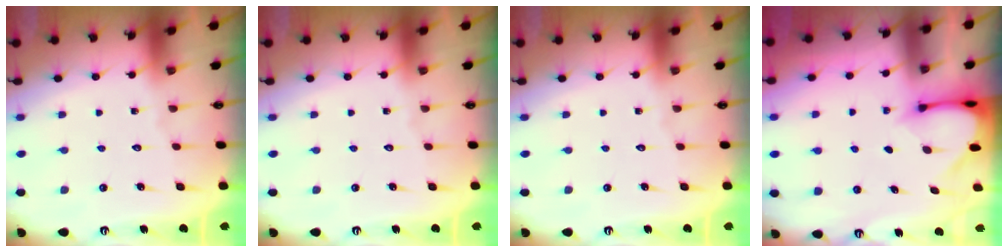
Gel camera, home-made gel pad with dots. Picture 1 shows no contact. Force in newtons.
{"total": 0.0}
{"total": 0.0}
{"total": 3.2, "press": 3.2, "slide": 0.2}